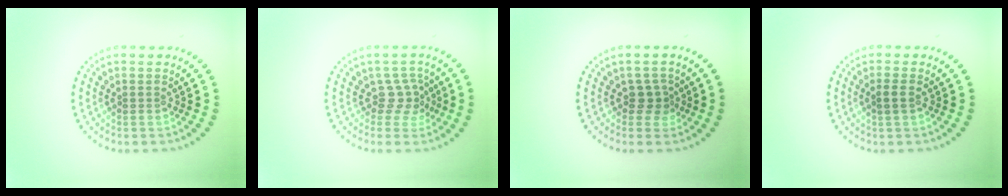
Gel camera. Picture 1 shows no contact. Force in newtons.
{"total": 2.2, "press": 1.6, "slide": 1.5}
{"total": 1.6, "press": 1.3, "slide": 1.0}
{"total": 1.2, "press": 1.1, "slide": 0.3}